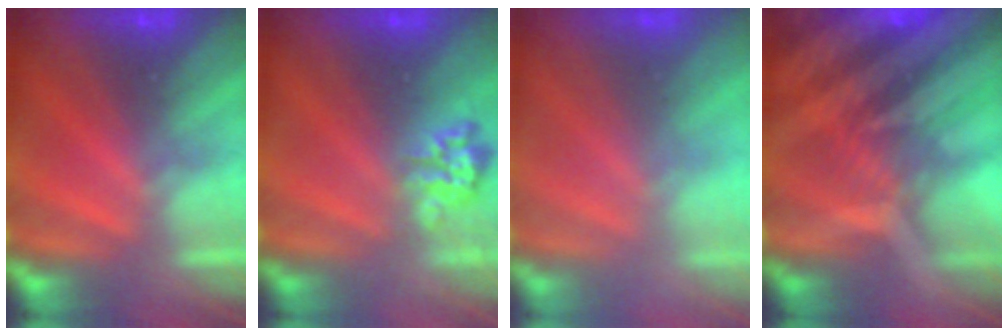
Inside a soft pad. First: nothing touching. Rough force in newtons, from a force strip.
{"total": 2.4}
{"total": 2.8}
{"total": 11.8}